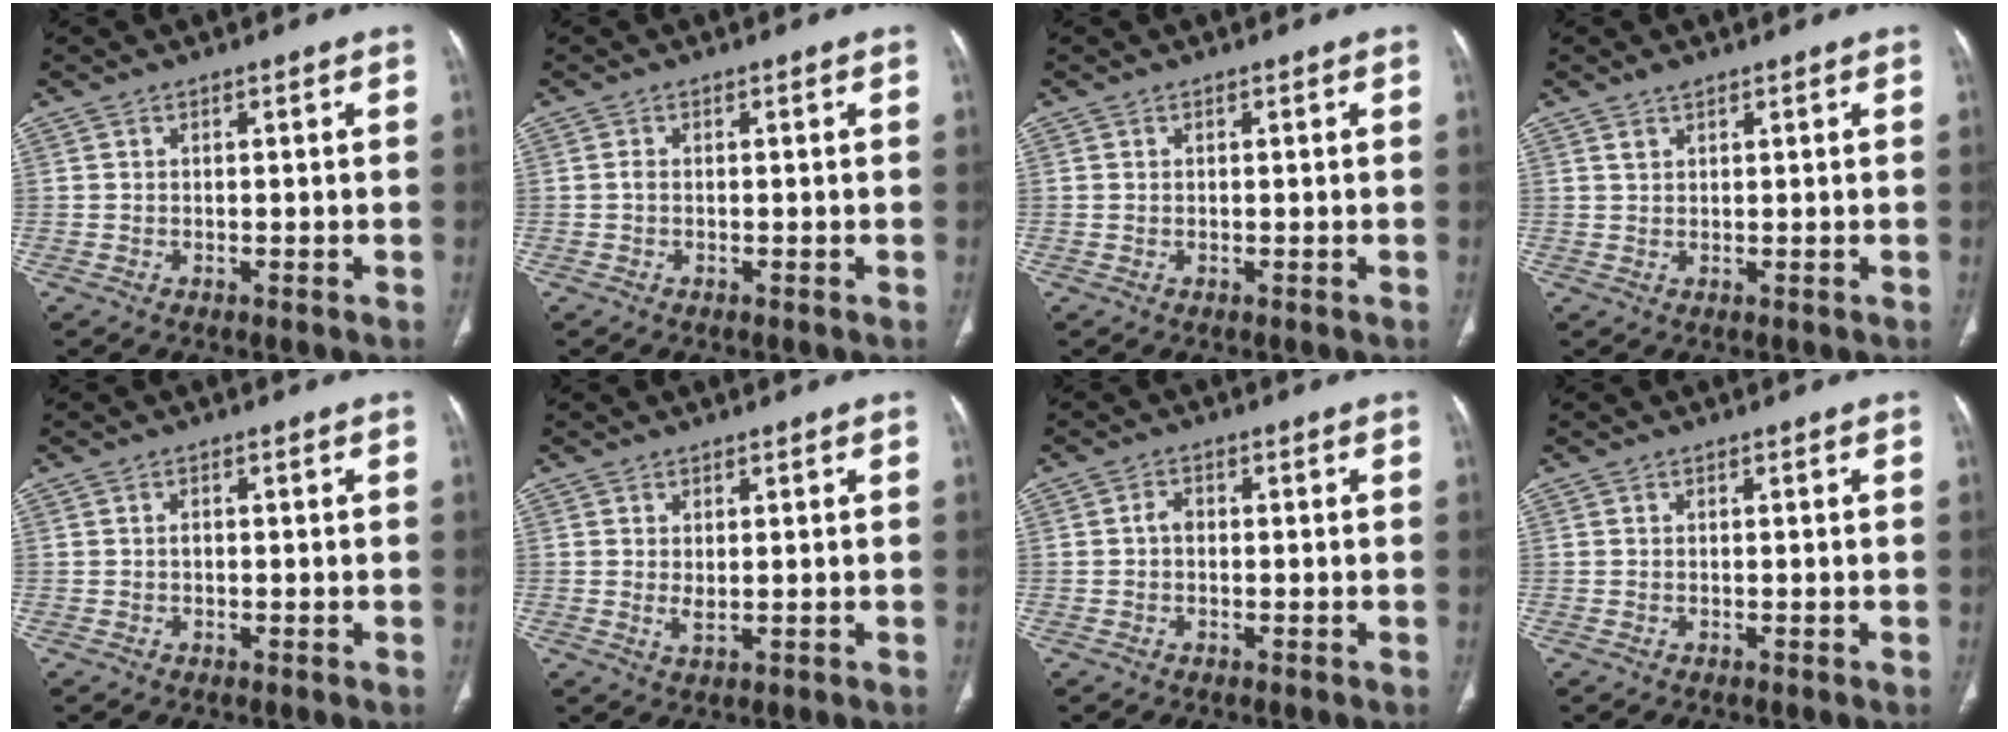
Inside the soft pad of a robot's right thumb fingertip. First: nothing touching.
{"total": 0.6, "force": [-0.1, 0.3, 0.5], "torque": [-0.012, 0.000, -0.005]}
{"total": 0.0}
{"total": 1.5, "force": [1.3, 0.6, 0.6], "torque": [-0.009, -0.006, 0.025]}
{"total": 0.6, "force": [-0.1, 0.4, 0.4], "torque": [-0.006, 0.002, -0.004]}
{"total": 1.8, "force": [0.3, 0.8, 1.5], "torque": [-0.030, -0.009, 0.010]}
{"total": 1.6, "force": [-0.2, 1.2, 1.1], "torque": [-0.014, 0.005, -0.009]}
{"total": 0.0}